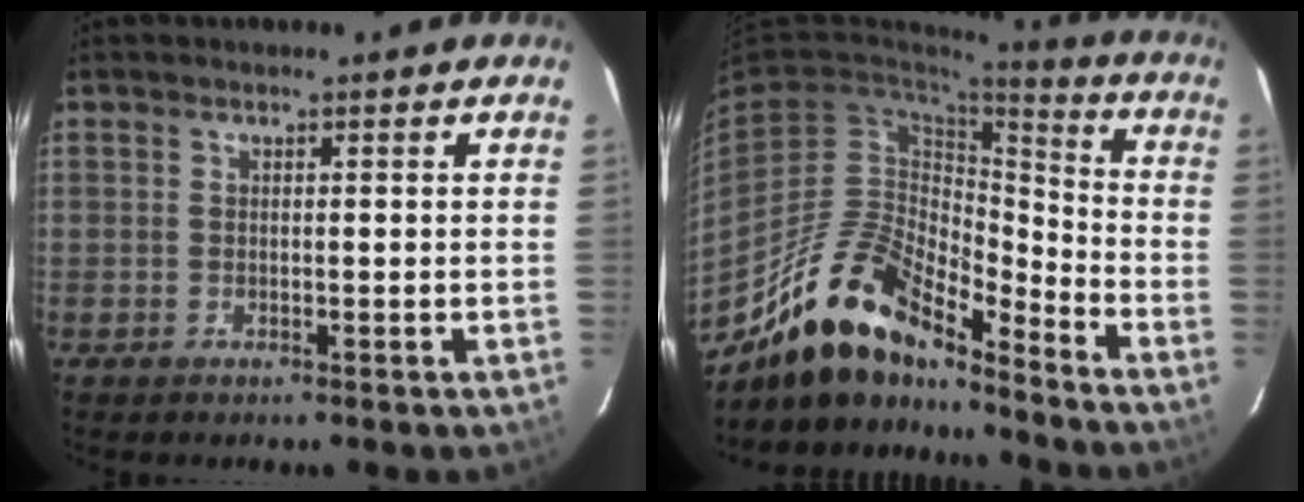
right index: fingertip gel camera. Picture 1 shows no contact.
{"total": 18.7, "force": [-14.9, 6.0, 9.6], "torque": [-0.172, 0.010, -0.275]}